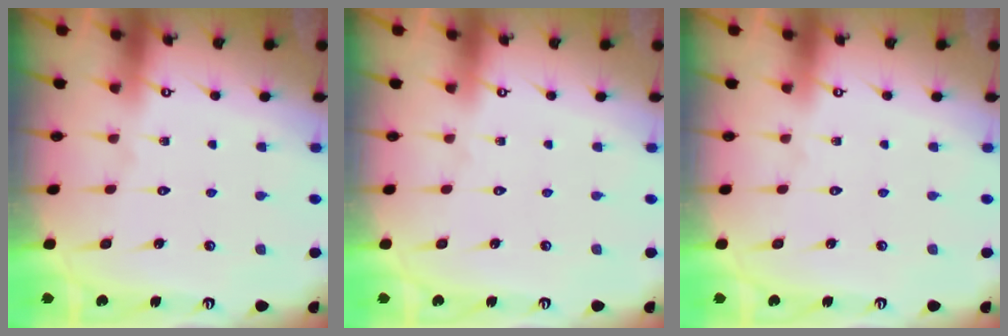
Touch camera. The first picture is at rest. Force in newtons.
{"total": 0.0}
{"total": 0.0}